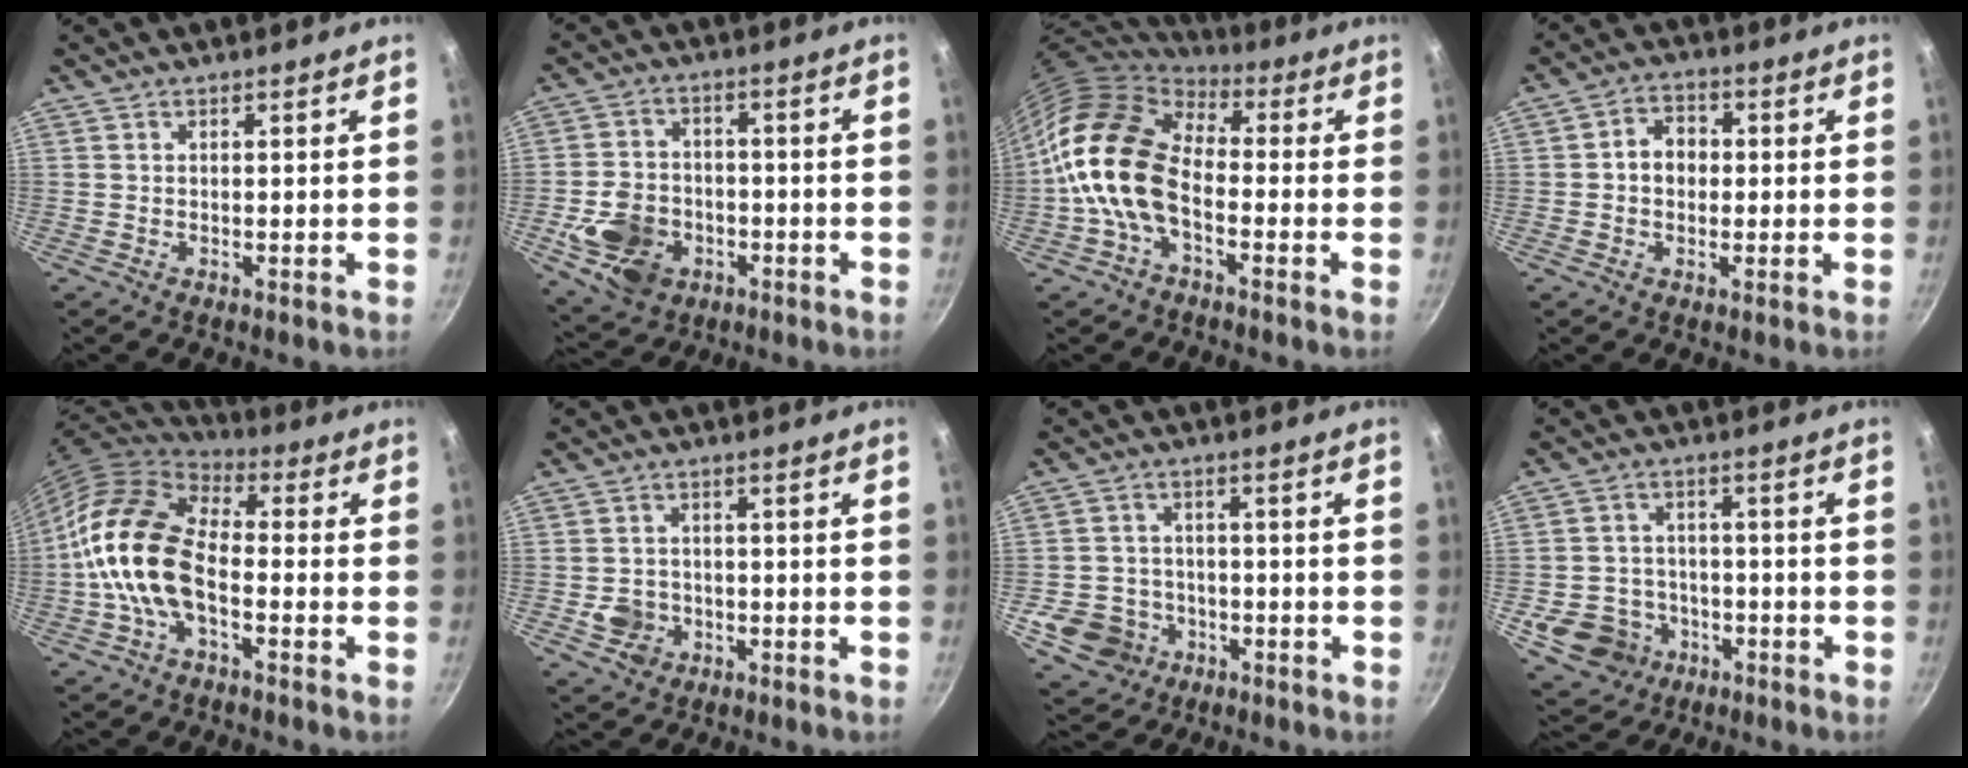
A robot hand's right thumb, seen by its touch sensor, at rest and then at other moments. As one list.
[{"total": 12.0, "force": [-3.9, 9.3, 6.6], "torque": [-0.106, 0.023, -0.063]}, {"total": 14.5, "force": [-3.0, 9.0, 10.9], "torque": [-0.173, 0.033, -0.074]}, {"total": 5.7, "force": [0.1, 4.6, 3.3], "torque": [-0.025, 0.013, -0.007]}, {"total": 15.5, "force": [-3.1, 8.8, 12.4], "torque": [-0.205, 0.033, -0.074]}, {"total": 4.9, "force": [-1.3, 4.3, 1.8], "torque": [-0.016, 0.018, -0.016]}, {"total": 9.4, "force": [-3.8, 8.0, 3.3], "torque": [-0.038, 0.032, -0.055]}, {"total": 10.7, "force": [-4.4, 8.9, 4.1], "torque": [-0.052, 0.038, -0.063]}]